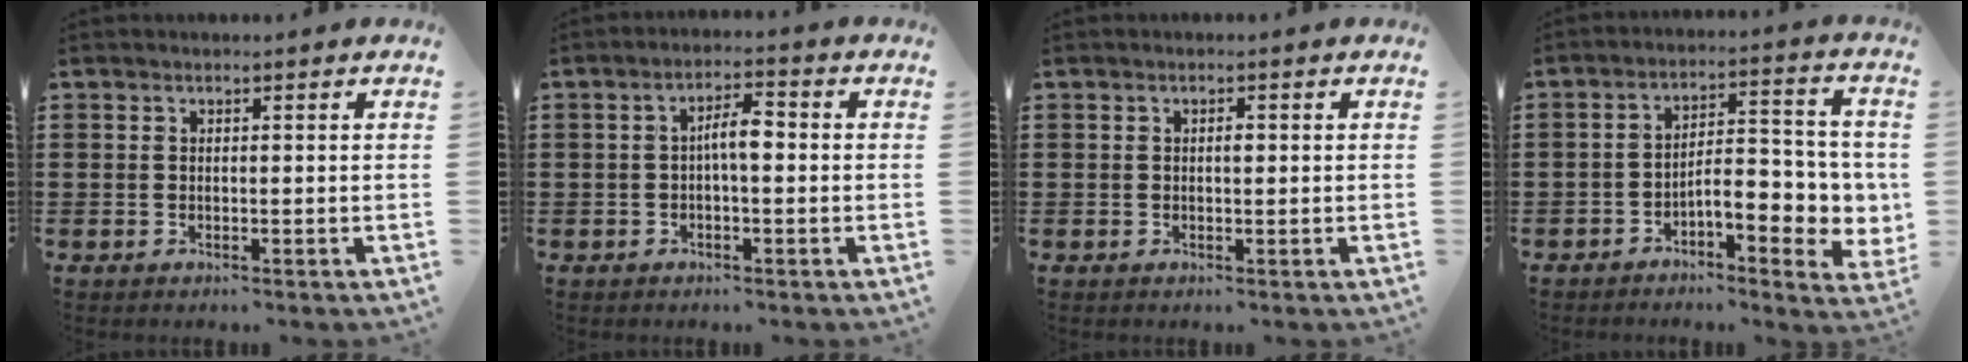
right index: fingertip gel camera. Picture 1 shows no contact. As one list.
[{"total": 3.8, "force": [-0.4, 1.1, 3.6], "torque": [-0.067, 0.010, -0.010]}, {"total": 1.0, "force": [0.0, 0.4, 0.9], "torque": [-0.018, 0.001, 0.000]}, {"total": 7.3, "force": [-2.3, 3.2, 6.2], "torque": [-0.084, -0.012, -0.044]}]